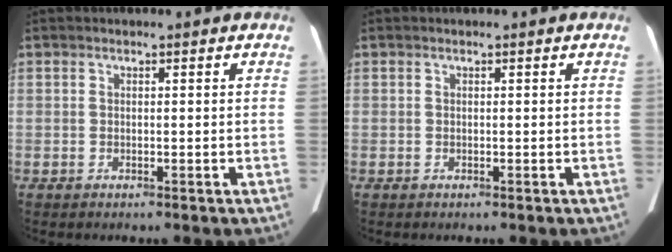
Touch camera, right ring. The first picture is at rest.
{"total": 0.0}